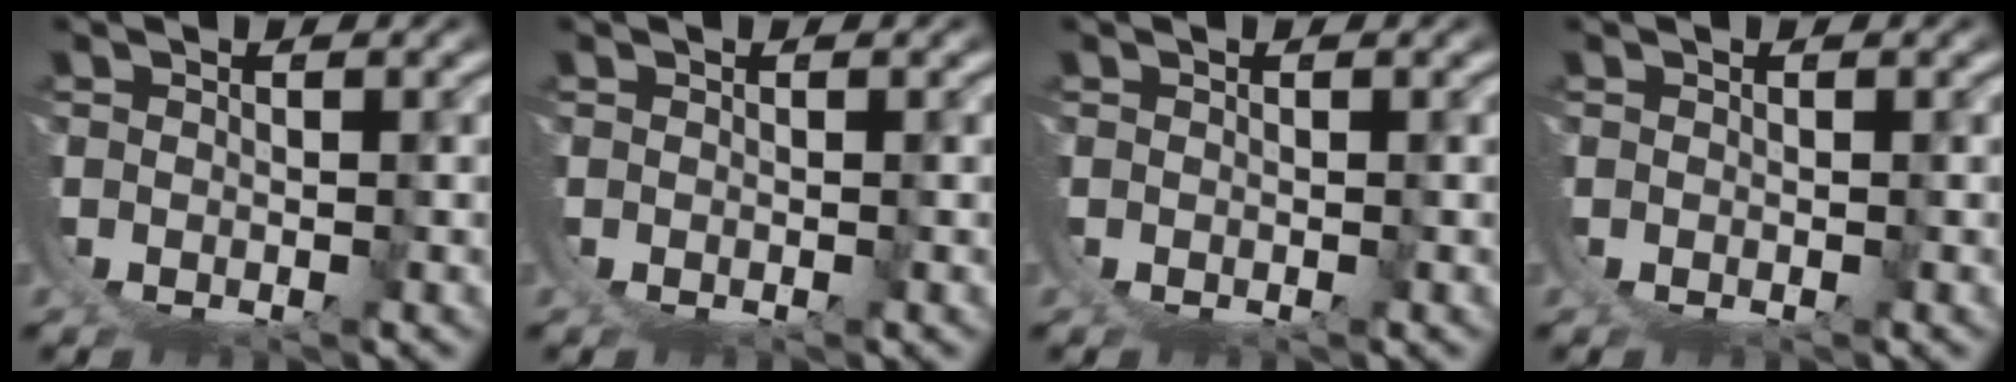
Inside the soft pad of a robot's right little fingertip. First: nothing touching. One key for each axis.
{"total": 0.0}
{"total": 0.0}
{"total": 0.0}